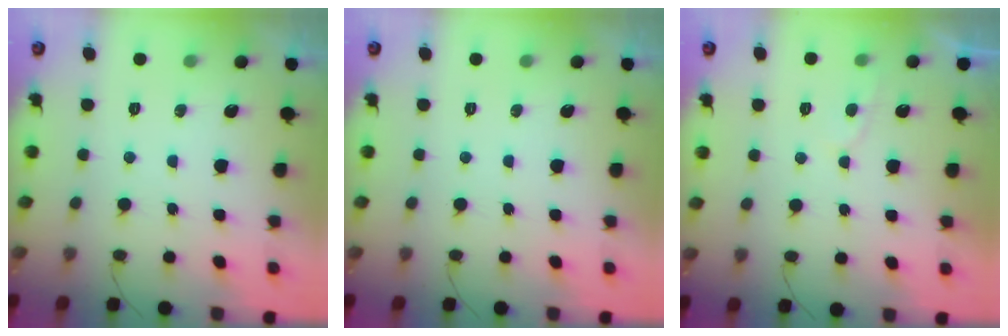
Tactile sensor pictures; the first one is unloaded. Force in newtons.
{"total": 0.0}
{"total": 5.0, "press": 5.0, "slide": 0.6}